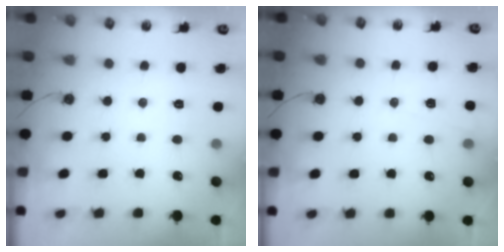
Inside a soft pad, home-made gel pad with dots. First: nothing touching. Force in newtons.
{"total": 4.6, "press": 4.5, "slide": 0.5}